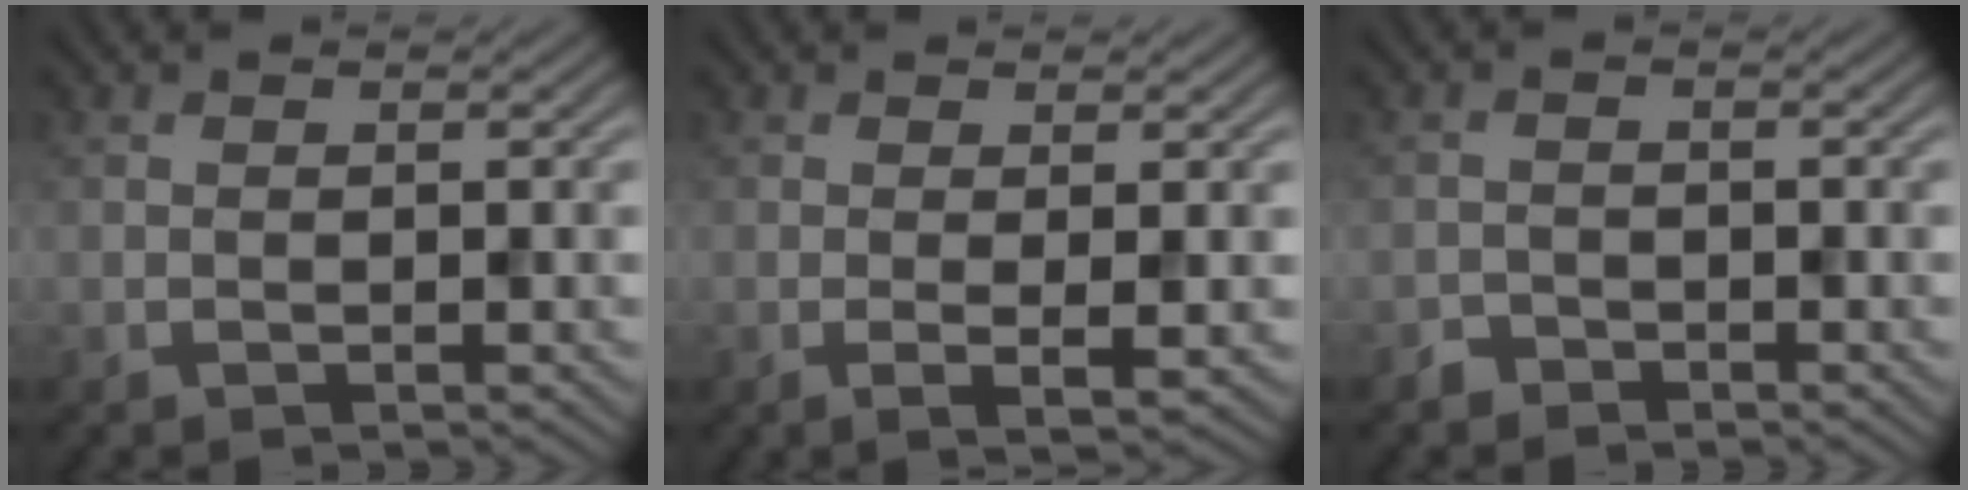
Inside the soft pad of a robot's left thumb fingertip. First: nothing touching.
{"total": 2.5, "force": [0.2, 0.5, 2.4], "torque": [-0.040, 0.000, 0.003]}
{"total": 1.3, "force": [-1.1, 0.4, -0.4], "torque": [0.009, -0.002, -0.022]}